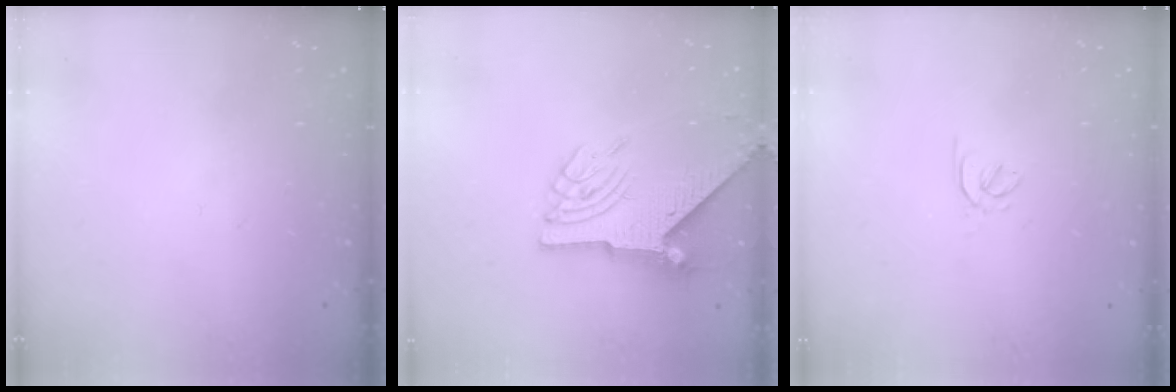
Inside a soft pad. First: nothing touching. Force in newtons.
{"total": 8.0, "press": 7.9, "slide": 1.2}
{"total": 1.6, "press": 1.5, "slide": 0.5}